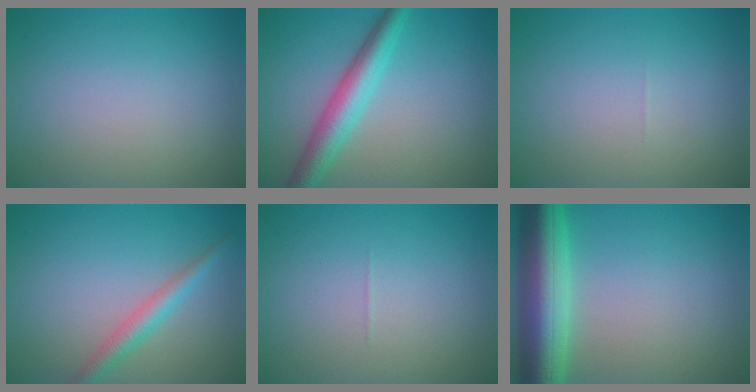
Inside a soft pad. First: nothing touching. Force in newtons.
{"total": 4.4, "press": 4.4, "slide": 0.1}
{"total": 0.0}
{"total": 2.5, "press": 2.5, "slide": 0.0}
{"total": 0.0}
{"total": 8.9, "press": 8.9, "slide": 0.3}